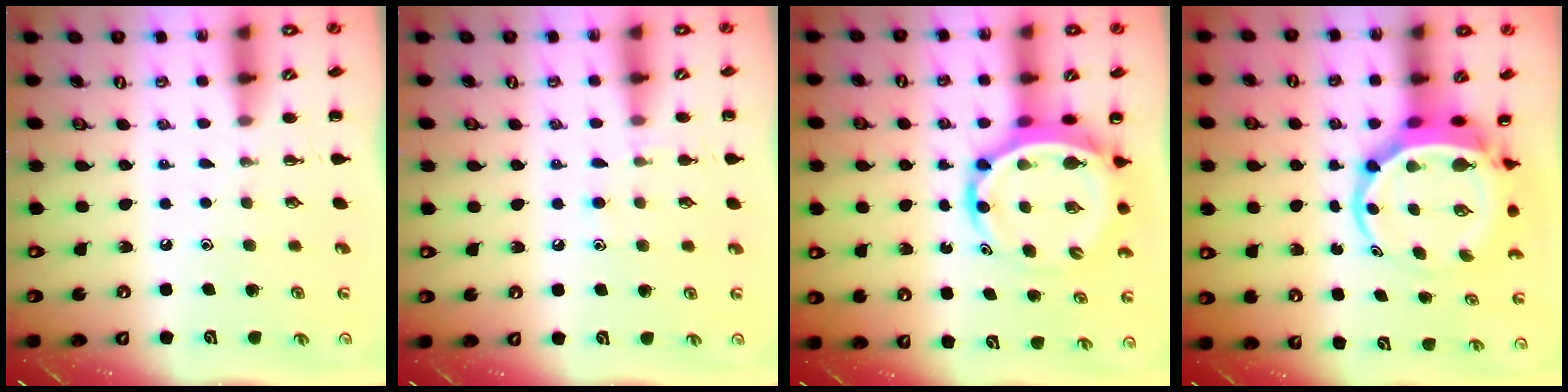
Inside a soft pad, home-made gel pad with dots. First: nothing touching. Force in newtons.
{"total": 7.0, "press": 6.6, "slide": 2.4}
{"total": 8.4, "press": 8.1, "slide": 2.4}
{"total": 7.1, "press": 6.9, "slide": 2.0}